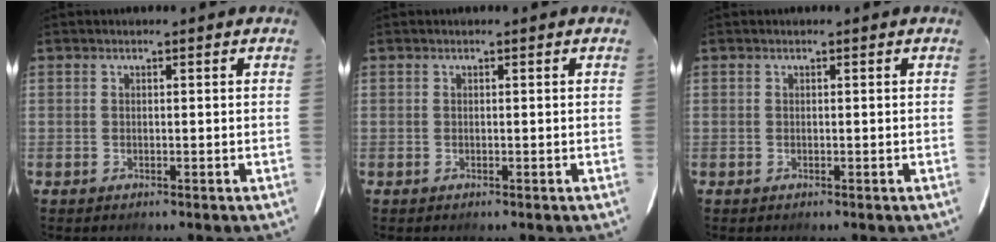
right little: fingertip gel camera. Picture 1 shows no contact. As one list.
[{"total": 0.0}, {"total": 0.0}]